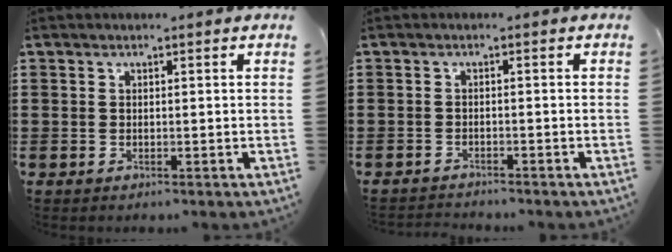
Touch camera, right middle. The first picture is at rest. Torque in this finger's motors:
{"motor_torque": [0.03, -0.01, -0.01, 0.03]}